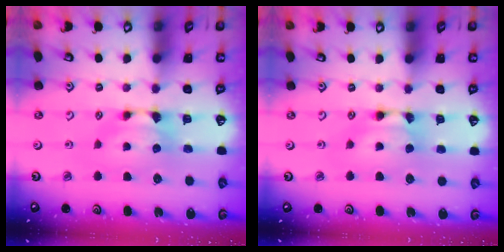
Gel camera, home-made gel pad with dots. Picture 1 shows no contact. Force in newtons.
{"total": 1.6, "press": 1.6, "slide": 0.1}